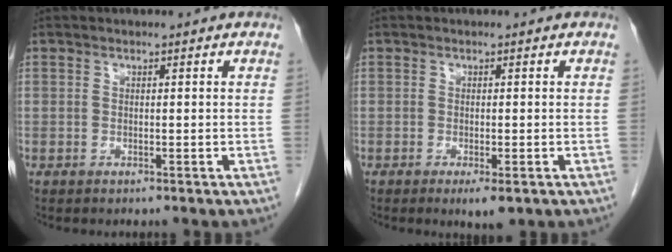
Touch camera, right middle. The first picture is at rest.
{"total": 2.8, "force": [-1.4, 0.6, 2.3], "torque": [-0.029, -0.006, -0.018]}